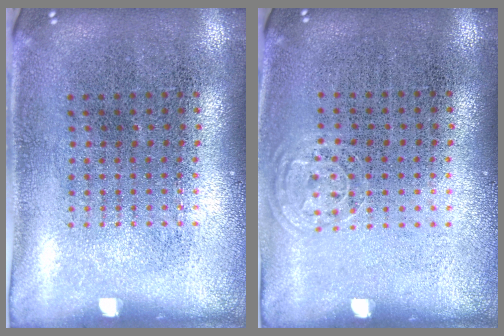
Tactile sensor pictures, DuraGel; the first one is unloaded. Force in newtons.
{"total": 0.7, "press": 0.6, "slide": 0.3}